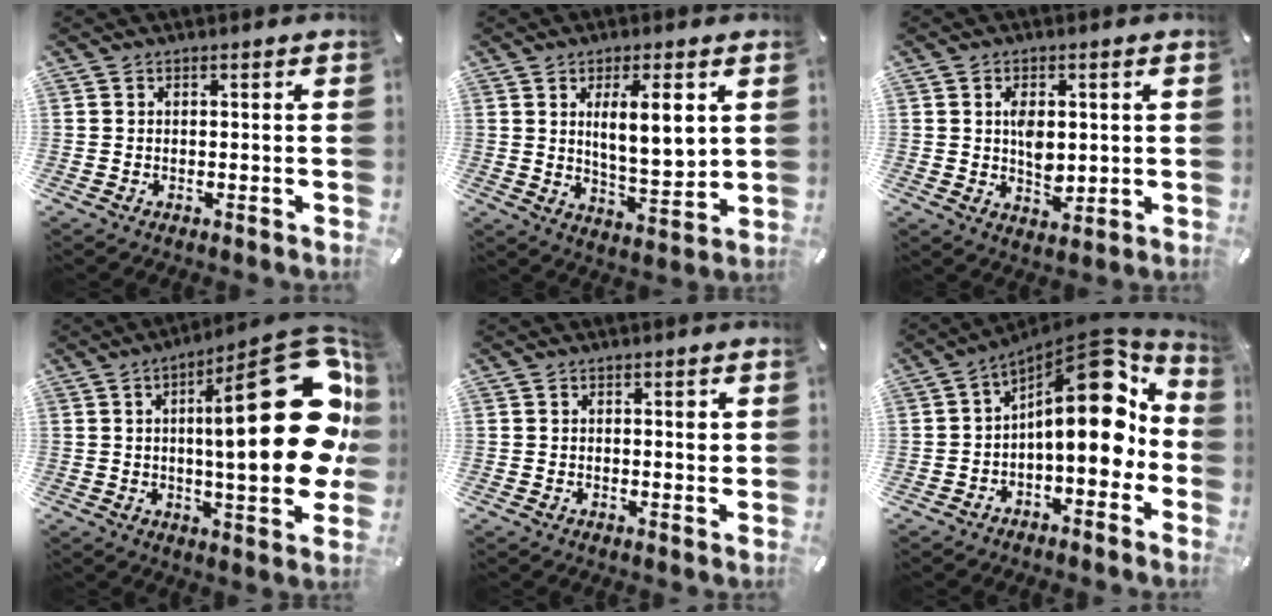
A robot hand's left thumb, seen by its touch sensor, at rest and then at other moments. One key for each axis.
{"total": 10.2, "fx": 3.6, "fy": 3.5, "fz": 9.0, "tx": -0.137, "ty": -0.016, "tz": 0.054}
{"total": 6.1, "fx": 0.7, "fy": 4.0, "fz": 4.5, "tx": -0.064, "ty": -0.007, "tz": 0.007}
{"total": 35.1, "fx": 6.9, "fy": 11.2, "fz": 32.5, "tx": -0.447, "ty": -0.065, "tz": 0.122}
{"total": 1.5, "fx": 0.5, "fy": 0.7, "fz": 1.3, "tx": -0.010, "ty": -0.004, "tz": 0.004}
{"total": 17.2, "fx": 4.2, "fy": 8.4, "fz": 14.5, "tx": -0.194, "ty": -0.050, "tz": 0.067}